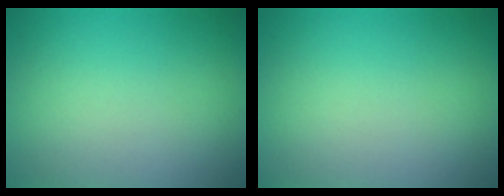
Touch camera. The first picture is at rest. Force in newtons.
{"total": 0.0}